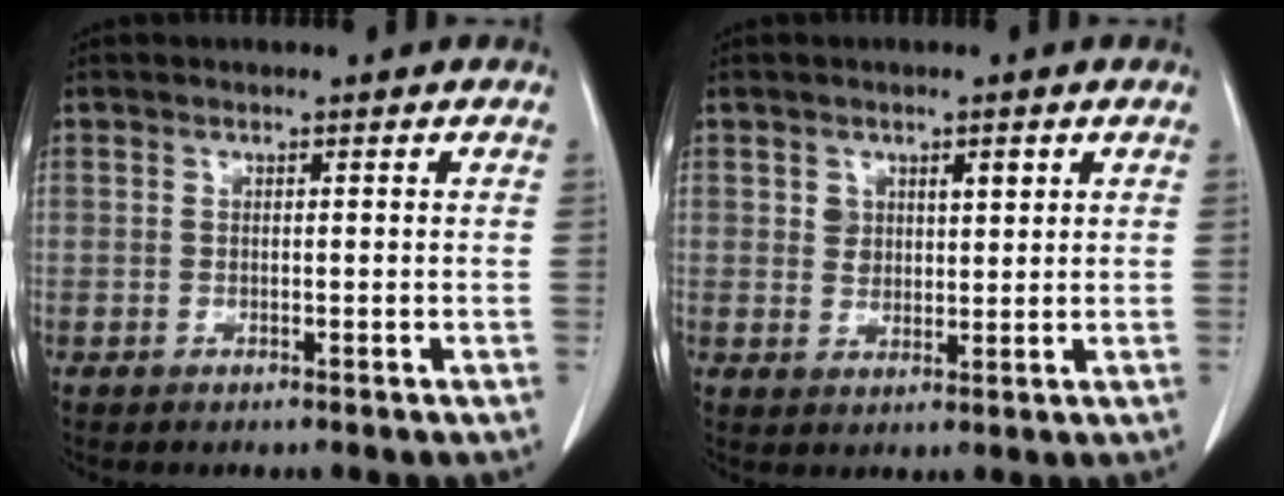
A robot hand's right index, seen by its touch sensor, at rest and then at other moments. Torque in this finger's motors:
{"motor_torque": [-0.09, 0.25, 0.01, 0.01]}